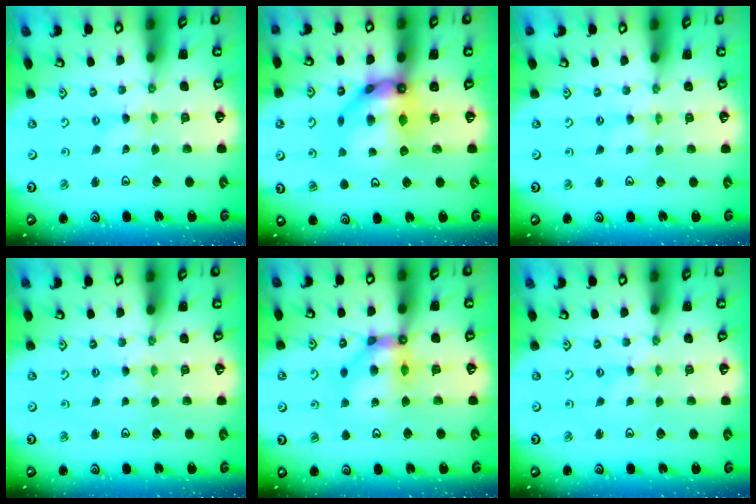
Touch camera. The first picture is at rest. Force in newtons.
{"total": 12.4, "press": 12.3, "slide": 1.5}
{"total": 1.1, "press": 1.1, "slide": 0.2}
{"total": 1.3, "press": 1.2, "slide": 0.3}
{"total": 9.1, "press": 9.0, "slide": 1.1}
{"total": 0.5, "press": 0.5, "slide": 0.1}